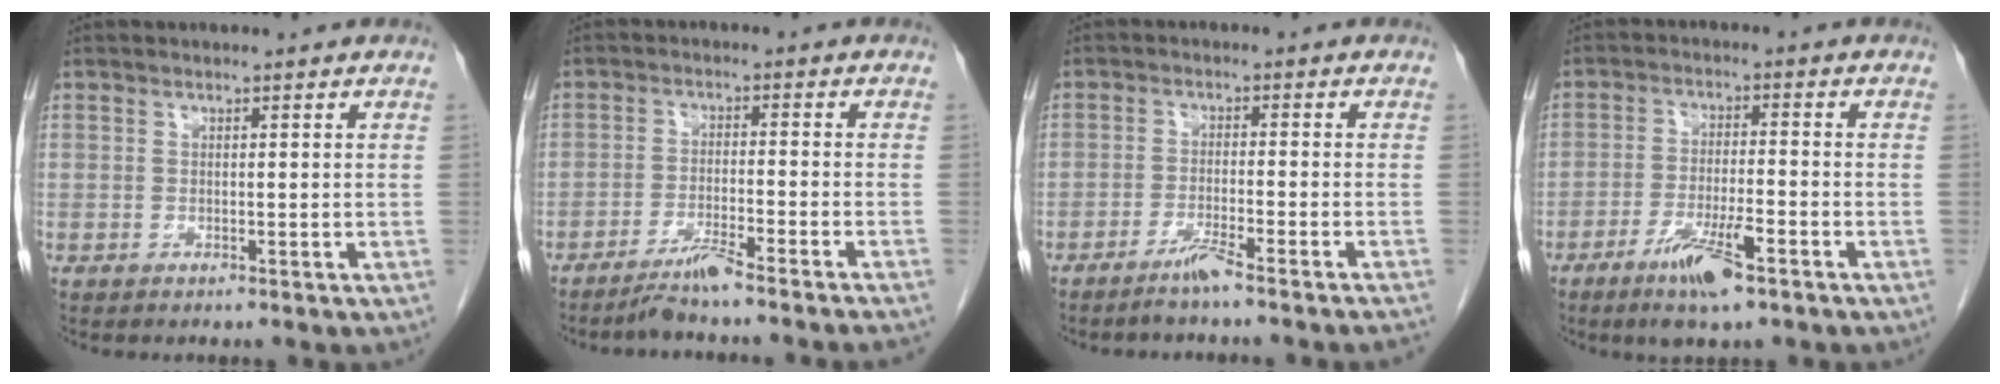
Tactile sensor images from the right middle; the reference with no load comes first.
{"total": 6.1, "force": [-5.1, -1.6, 3.0], "torque": [-0.044, -0.020, -0.088]}
{"total": 4.6, "force": [-3.7, -1.1, 2.6], "torque": [-0.045, -0.008, -0.065]}
{"total": 7.5, "force": [-4.6, 0.9, 5.9], "torque": [-0.116, -0.014, -0.080]}